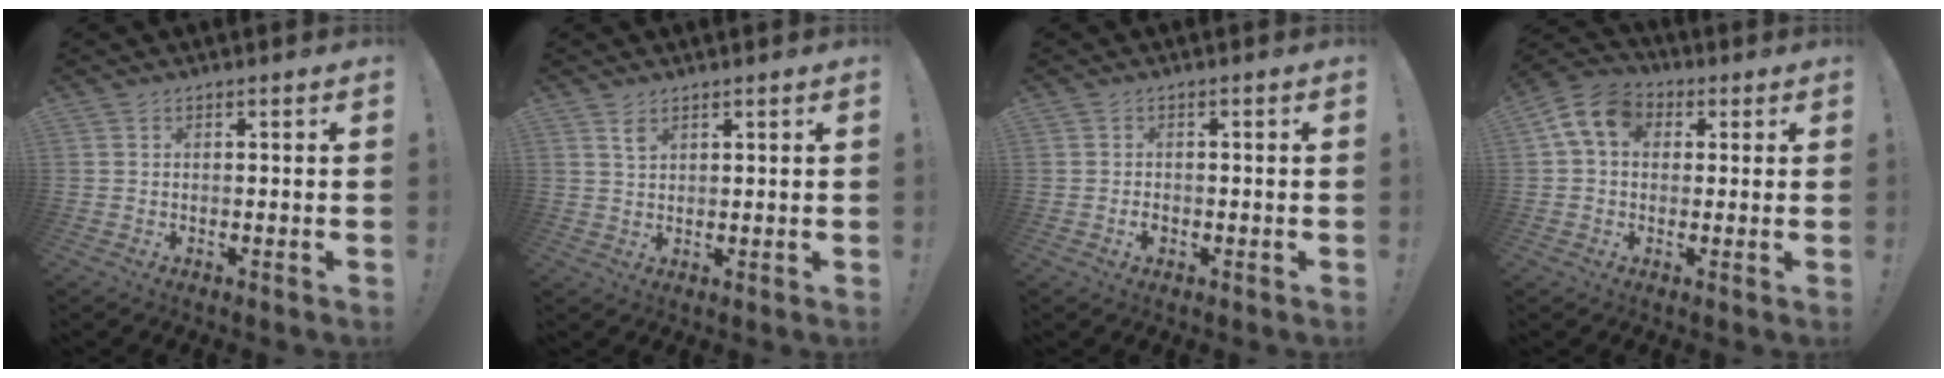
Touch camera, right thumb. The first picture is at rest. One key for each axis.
{"total": 2.5, "fx": 1.7, "fy": 1.3, "fz": 1.4, "tx": -0.018, "ty": -0.007, "tz": 0.029}
{"total": 1.9, "fx": -0.9, "fy": 1.4, "fz": 1.0, "tx": -0.011, "ty": 0.002, "tz": -0.015}
{"total": 10.3, "fx": 3.0, "fy": 7.6, "fz": 6.3, "tx": -0.113, "ty": 0.005, "tz": 0.060}